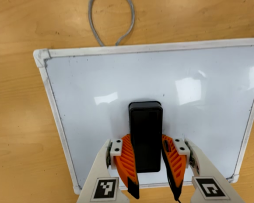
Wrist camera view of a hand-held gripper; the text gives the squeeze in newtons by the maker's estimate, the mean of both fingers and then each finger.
{"total": 11.7, "left": 12.1, "right": 11.3}